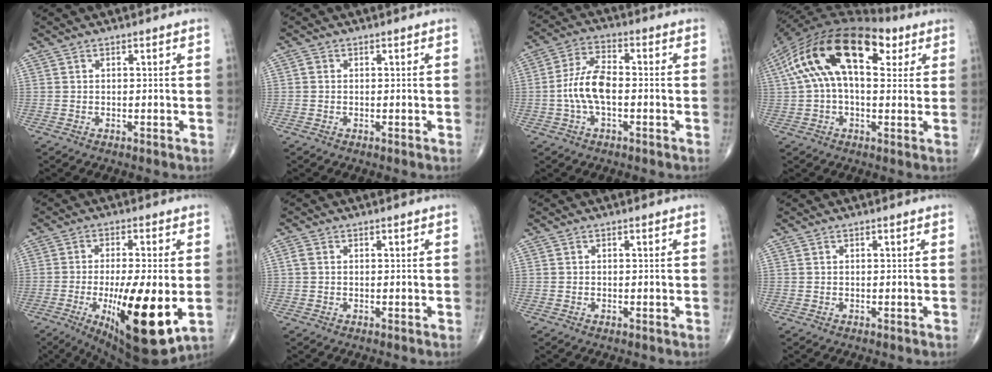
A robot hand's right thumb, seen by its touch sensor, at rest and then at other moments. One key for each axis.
{"total": 0.7, "fx": 0.0, "fy": 0.6, "fz": 0.3, "tx": -0.004, "ty": 0.001, "tz": -0.004}
{"total": 8.8, "fx": -1.3, "fy": 4.2, "fz": 7.6, "tx": -0.160, "ty": 0.026, "tz": -0.030}
{"total": 21.6, "fx": 6.8, "fy": 11.2, "fz": 17.2, "tx": -0.323, "ty": 0.049, "tz": 0.109}
{"total": 18.5, "fx": -4.3, "fy": 5.2, "fz": 17.2, "tx": -0.268, "ty": -0.021, "tz": -0.048}
{"total": 1.1, "fx": 0.0, "fy": 0.8, "fz": 0.7, "tx": -0.015, "ty": 0.001, "tz": 0.000}
{"total": 0.0}
{"total": 0.0}